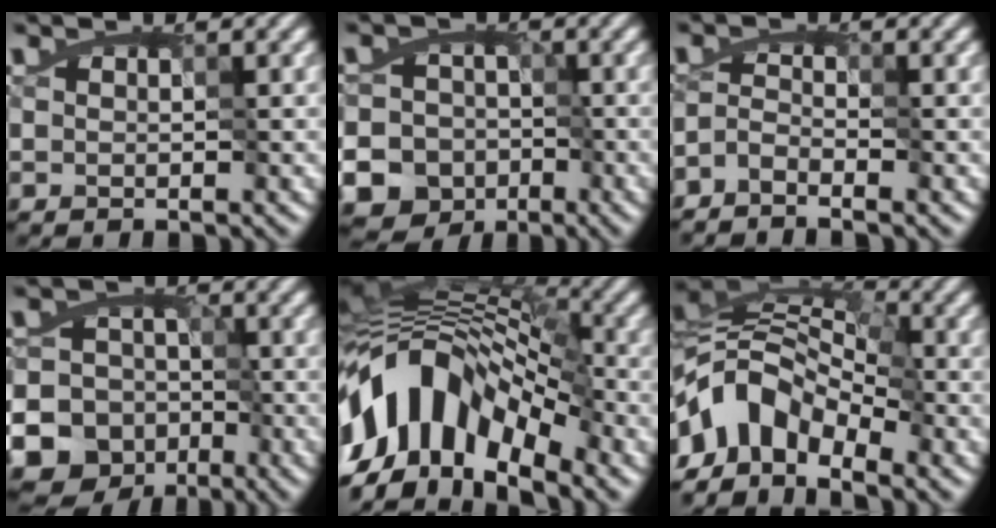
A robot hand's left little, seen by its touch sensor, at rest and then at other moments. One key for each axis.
{"total": 11.7, "fx": -5.3, "fy": 10.1, "fz": 2.6, "tx": -0.036, "ty": -0.006, "tz": -0.117}
{"total": 2.8, "fx": -2.7, "fy": 0.6, "fz": 0.5, "tx": 0.004, "ty": -0.001, "tz": -0.051}
{"total": 14.8, "fx": -7.5, "fy": 12.3, "fz": 3.1, "tx": -0.051, "ty": -0.010, "tz": -0.138}
{"total": 13.9, "fx": -6.4, "fy": 7.8, "fz": 9.6, "tx": -0.164, "ty": 0.027, "tz": -0.139}
{"total": 7.7, "fx": -5.4, "fy": 4.1, "fz": 3.7, "tx": -0.058, "ty": 0.012, "tz": -0.117}